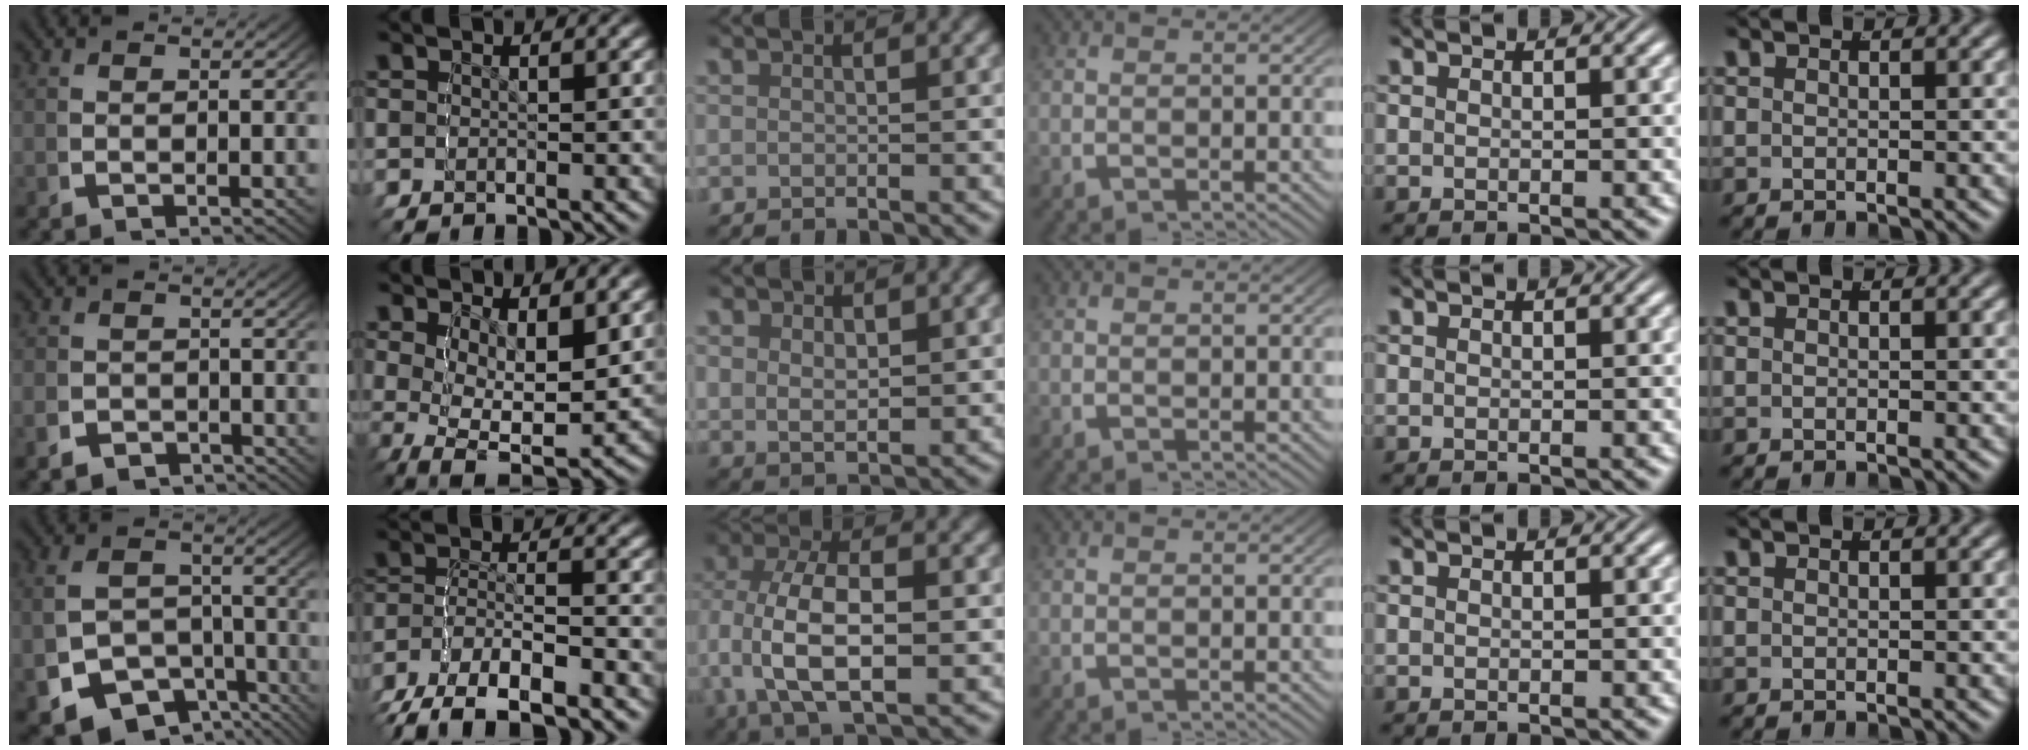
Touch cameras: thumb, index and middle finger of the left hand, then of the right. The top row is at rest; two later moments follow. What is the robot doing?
{"motion": "grasp_and_lifting", "object": "cloth"}